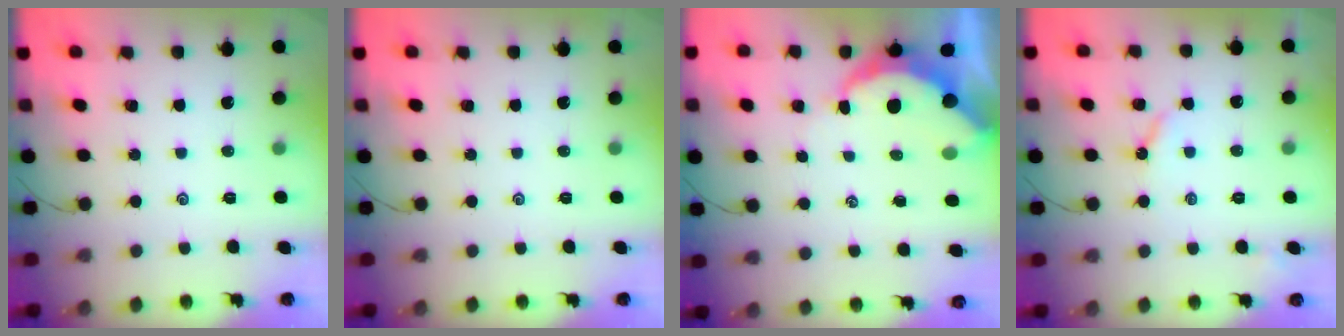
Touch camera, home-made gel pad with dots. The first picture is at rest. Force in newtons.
{"total": 0.0}
{"total": 8.8, "press": 8.7, "slide": 1.0}
{"total": 3.4, "press": 3.4, "slide": 0.6}